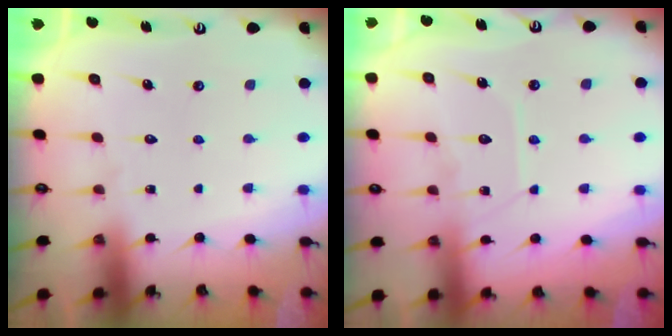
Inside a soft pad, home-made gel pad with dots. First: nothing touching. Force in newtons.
{"total": 8.1, "press": 8.1, "slide": 0.8}